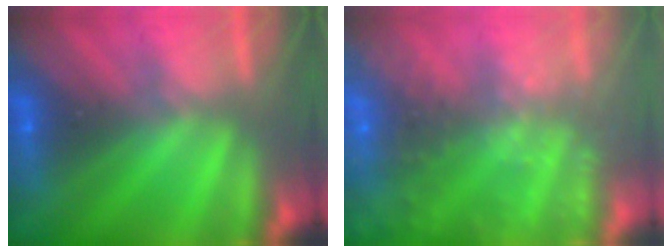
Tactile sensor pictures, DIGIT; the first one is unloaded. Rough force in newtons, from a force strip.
{"total": 7.8}